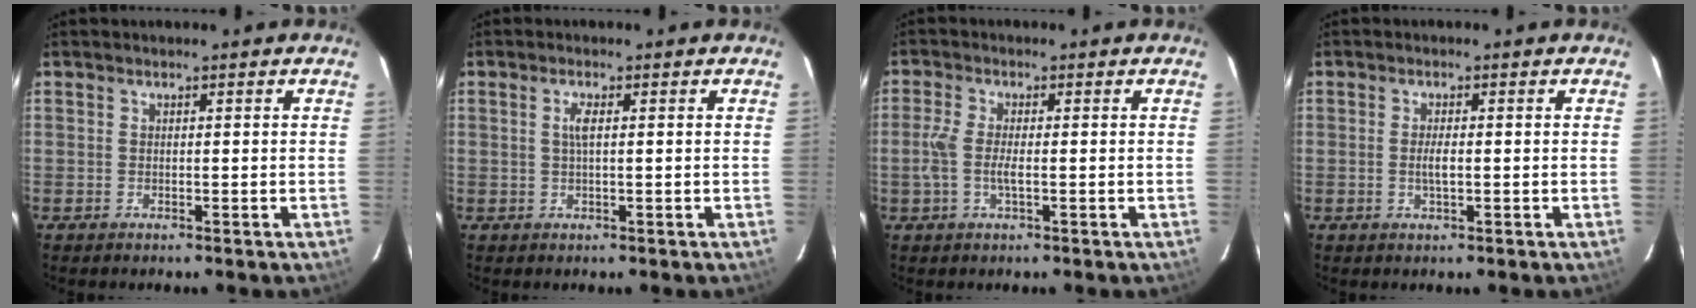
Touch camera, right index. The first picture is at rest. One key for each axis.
{"total": 1.9, "fx": 0.3, "fy": 0.2, "fz": 1.8, "tx": -0.037, "ty": 0.002, "tz": 0.005}
{"total": 4.4, "fx": -0.8, "fy": 1.4, "fz": 4.1, "tx": -0.092, "ty": 0.000, "tz": -0.017}
{"total": 2.3, "fx": -0.2, "fy": 0.5, "fz": 2.2, "tx": -0.042, "ty": -0.003, "tz": -0.004}